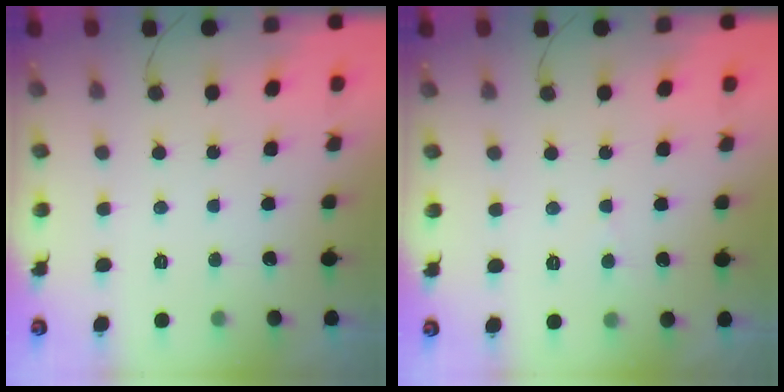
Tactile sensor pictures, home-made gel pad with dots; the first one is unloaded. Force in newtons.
{"total": 2.4, "press": 2.4, "slide": 0.4}